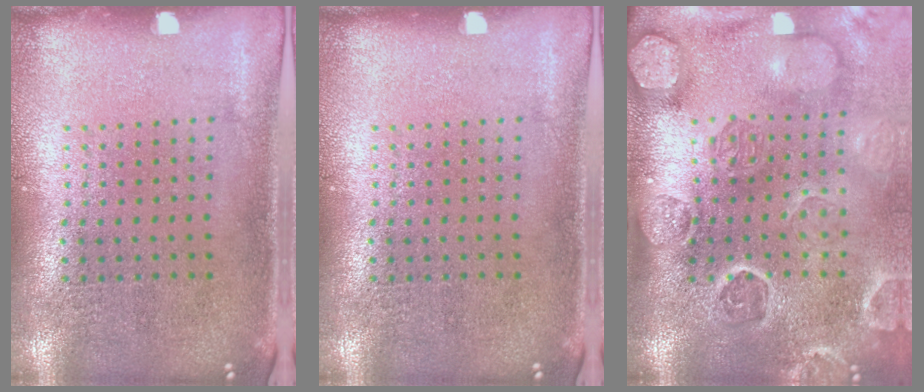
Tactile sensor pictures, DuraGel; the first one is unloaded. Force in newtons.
{"total": 0.0}
{"total": 4.5, "press": 3.5, "slide": 2.7}